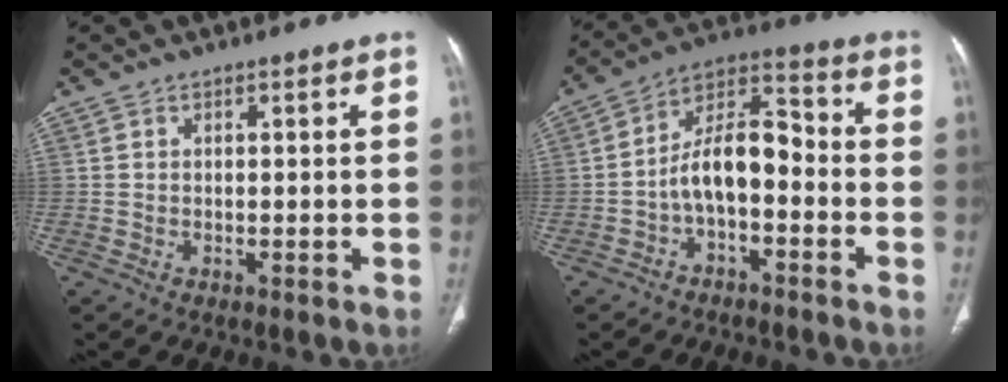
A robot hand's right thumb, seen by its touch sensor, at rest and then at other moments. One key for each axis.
{"total": 10.5, "fx": -2.9, "fy": 5.4, "fz": 8.5, "tx": -0.137, "ty": 0.055, "tz": -0.060}